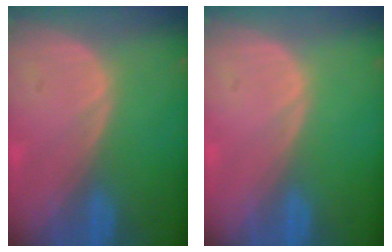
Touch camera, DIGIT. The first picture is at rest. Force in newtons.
{"total": 0.0}